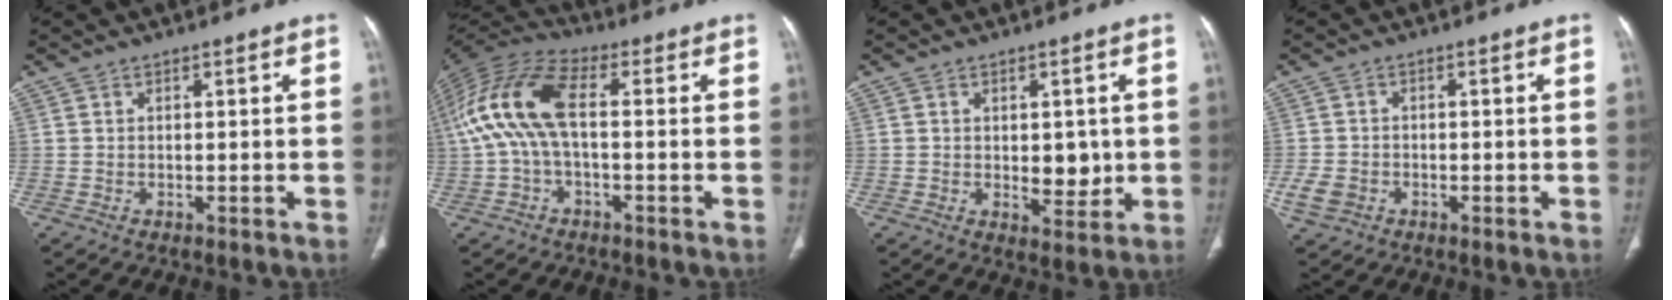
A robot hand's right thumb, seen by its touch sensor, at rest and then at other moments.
{"total": 14.1, "force": [0.1, 6.4, 12.5], "torque": [-0.276, 0.041, -0.004]}
{"total": 5.5, "force": [0.0, 3.4, 4.4], "torque": [-0.038, -0.010, 0.009]}
{"total": 4.2, "force": [-1.6, 3.3, 2.0], "torque": [-0.041, 0.009, -0.024]}